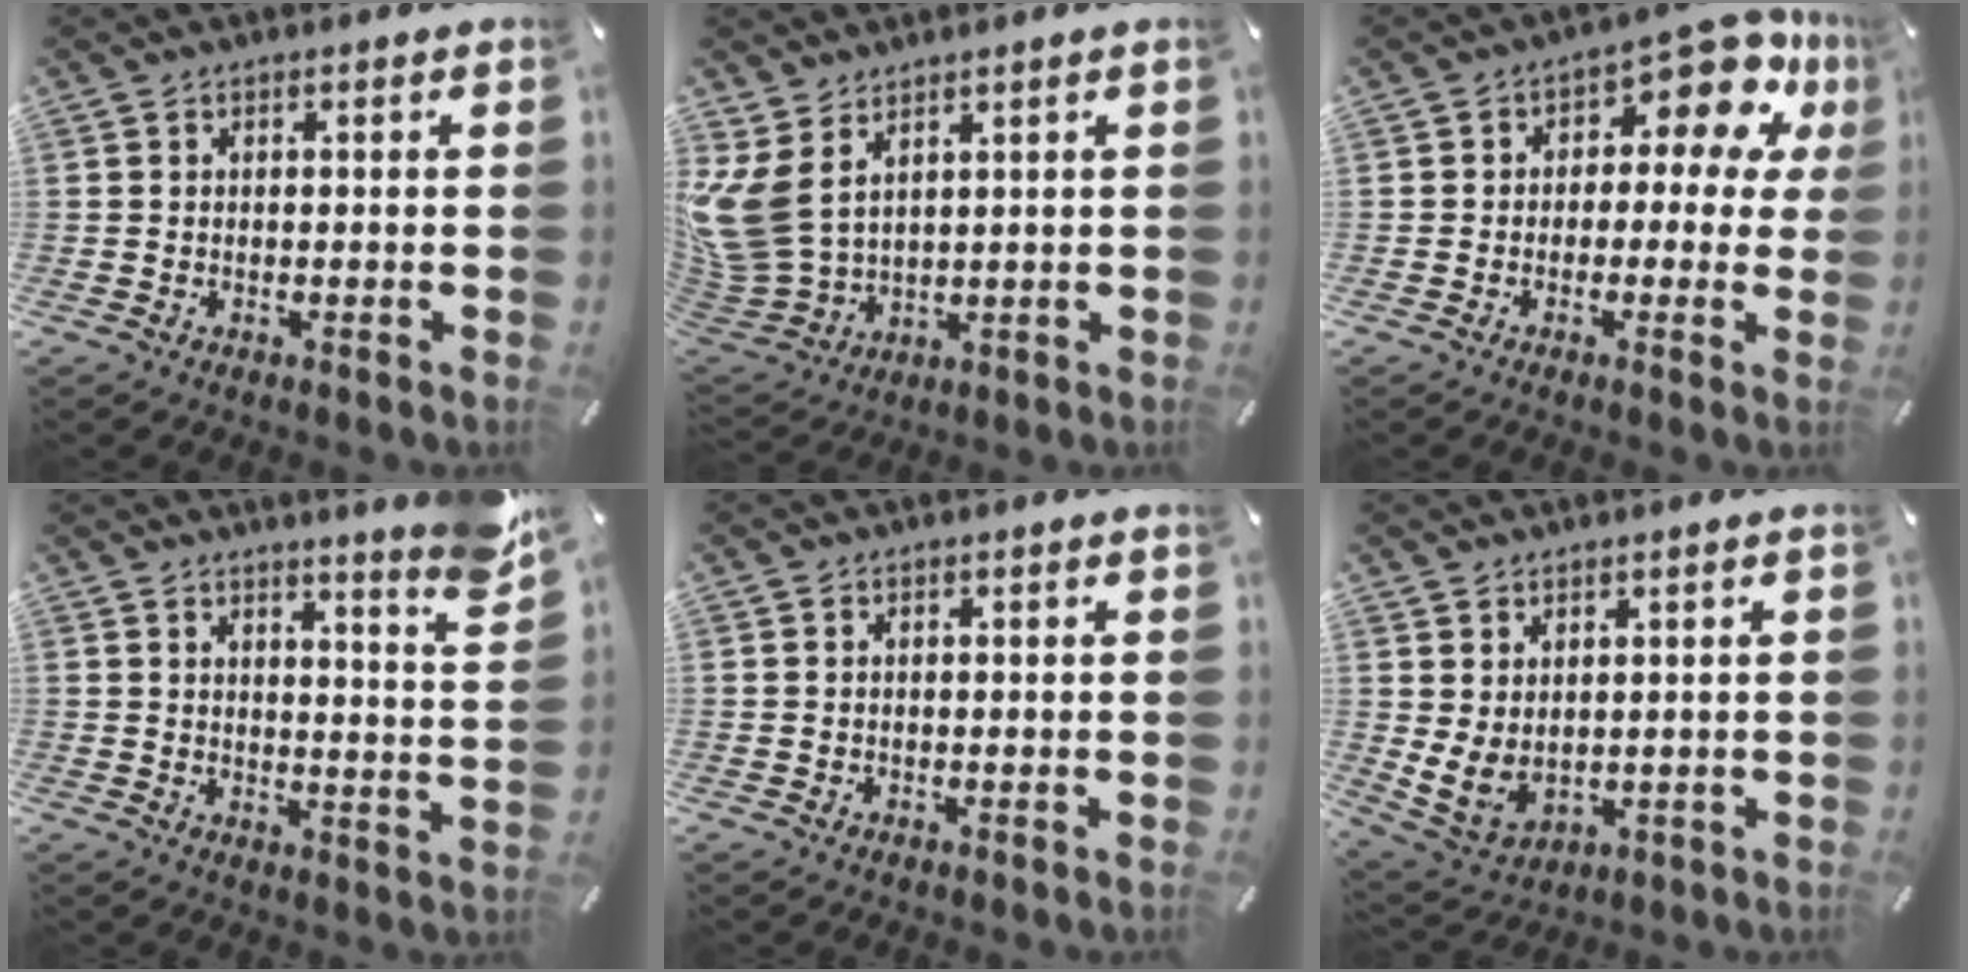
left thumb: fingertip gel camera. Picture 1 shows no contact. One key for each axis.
{"total": 11.1, "fx": 4.8, "fy": 7.0, "fz": 7.2, "tx": -0.186, "ty": -0.030, "tz": 0.091}
{"total": 11.3, "fx": 5.7, "fy": 5.6, "fz": 8.0, "tx": -0.108, "ty": -0.049, "tz": 0.098}
{"total": 8.4, "fx": 6.8, "fy": 1.6, "fz": 4.8, "tx": -0.063, "ty": -0.056, "tz": 0.115}
{"total": 0.0}
{"total": 5.2, "fx": 2.3, "fy": 3.8, "fz": 2.7, "tx": -0.060, "ty": -0.018, "tz": 0.045}